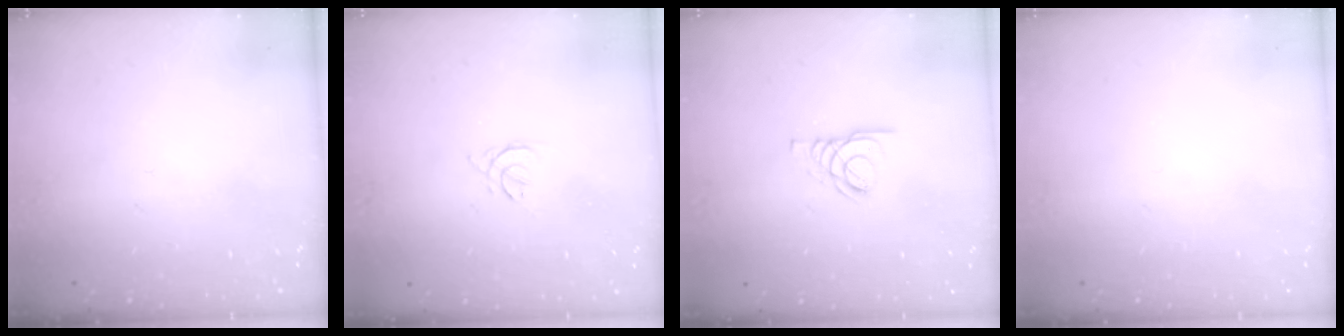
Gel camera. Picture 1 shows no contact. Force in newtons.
{"total": 2.4, "press": 2.3, "slide": 0.6}
{"total": 2.8, "press": 2.8, "slide": 0.3}
{"total": 0.0}